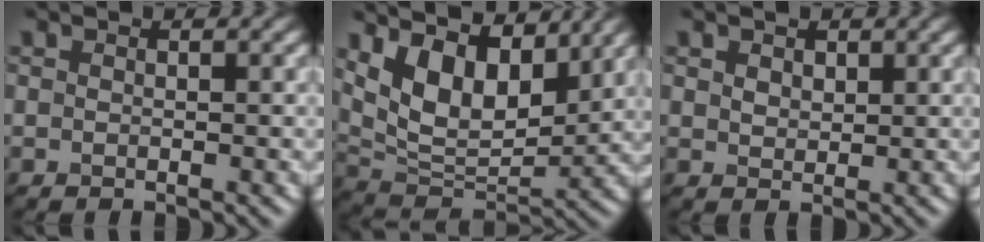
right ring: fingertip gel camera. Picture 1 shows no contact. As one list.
[{"total": 9.6, "force": [4.8, 4.8, 6.8], "torque": [-0.133, 0.000, 0.081]}, {"total": 1.8, "force": [1.1, 1.2, 0.8], "torque": [-0.015, 0.007, 0.010]}]